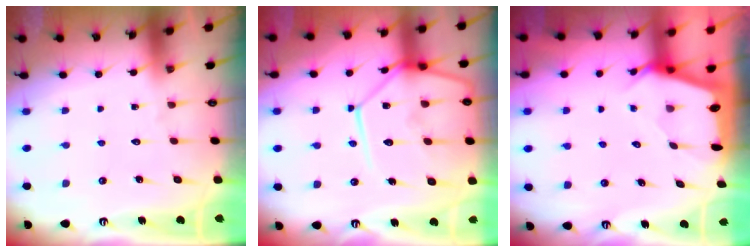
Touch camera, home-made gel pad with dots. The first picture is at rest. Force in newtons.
{"total": 17.9, "press": 17.8, "slide": 1.6}
{"total": 2.5, "press": 2.4, "slide": 0.3}